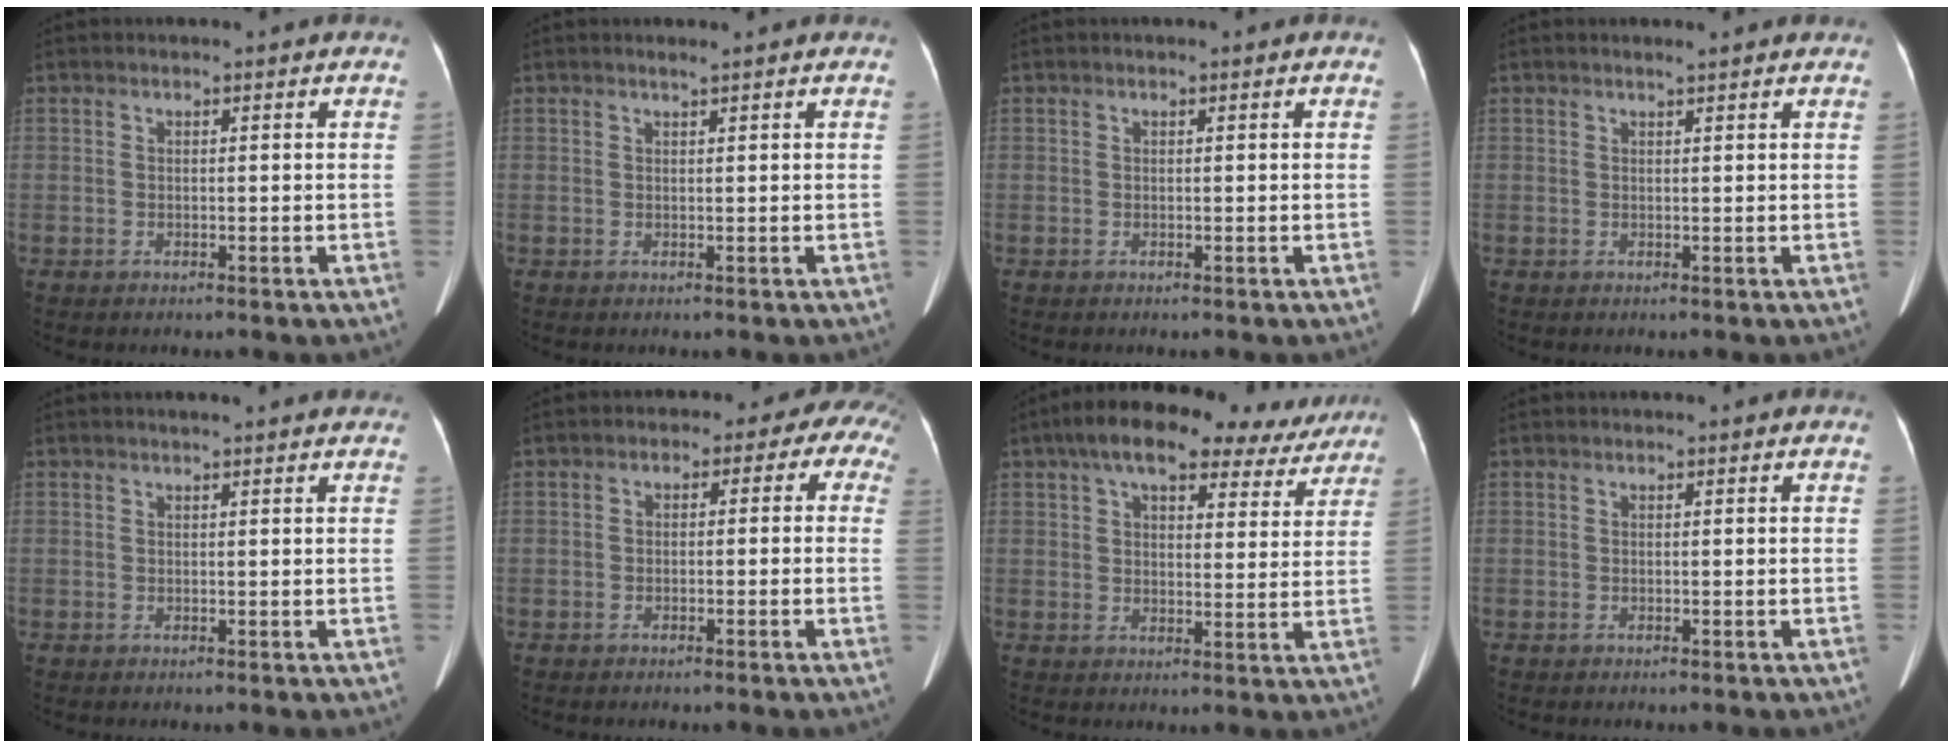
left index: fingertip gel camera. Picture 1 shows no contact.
{"total": 0.6, "force": [0.5, -0.2, 0.3], "torque": [-0.014, -0.003, 0.014]}
{"total": 0.0}
{"total": 2.2, "force": [2.0, 0.0, 1.0], "torque": [-0.015, 0.013, 0.024]}
{"total": 4.9, "force": [4.4, 0.5, 2.2], "torque": [-0.027, 0.019, 0.045]}
{"total": 6.3, "force": [0.5, 3.7, 5.1], "torque": [-0.046, 0.042, -0.004]}
{"total": 19.2, "force": [15.0, 6.6, 9.8], "torque": [-0.150, 0.052, 0.195]}
{"total": 0.0}